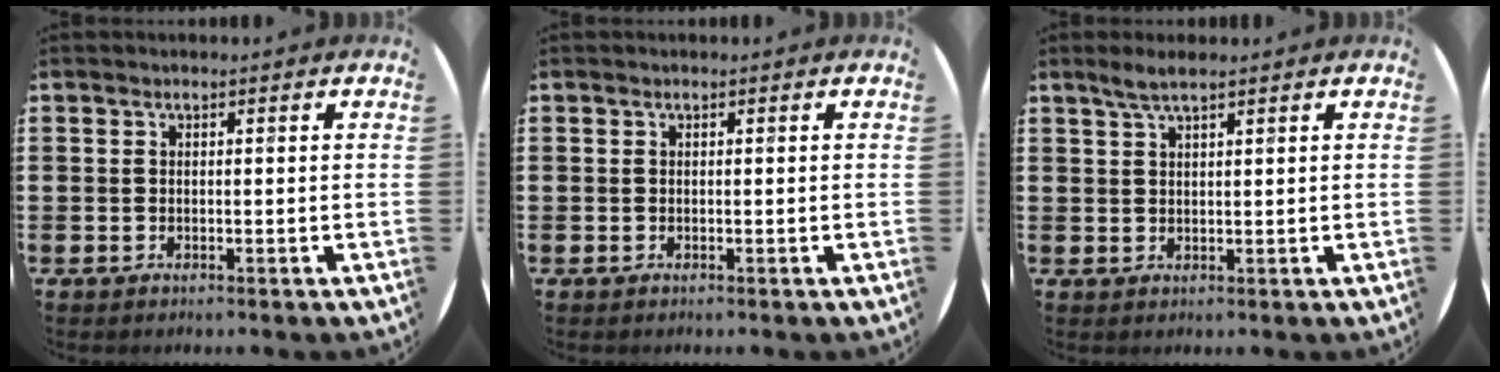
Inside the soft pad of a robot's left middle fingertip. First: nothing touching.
{"total": 0.0}
{"total": 2.4, "force": [1.9, 0.1, 1.4], "torque": [-0.030, 0.003, 0.034]}